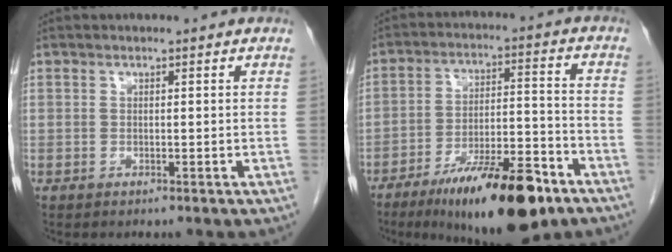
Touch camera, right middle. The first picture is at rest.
{"total": 17.3, "force": [-11.1, 3.6, 12.7], "torque": [-0.183, -0.006, -0.182]}